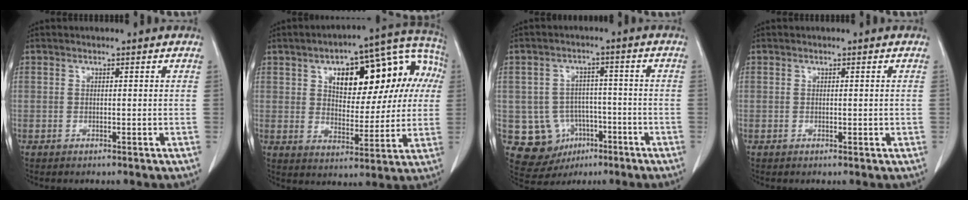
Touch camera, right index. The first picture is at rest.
{"total": 19.5, "force": [5.5, 9.0, 16.4], "torque": [-0.224, 0.053, 0.078]}
{"total": 9.2, "force": [-3.0, 8.3, 2.7], "torque": [-0.050, 0.019, -0.032]}
{"total": 0.7, "force": [0.0, 0.3, 0.6], "torque": [-0.010, -0.001, 0.003]}